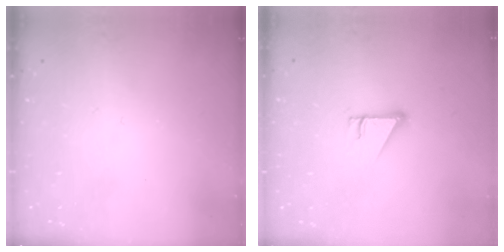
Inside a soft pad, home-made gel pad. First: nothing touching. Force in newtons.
{"total": 2.7, "press": 2.7, "slide": 0.0}